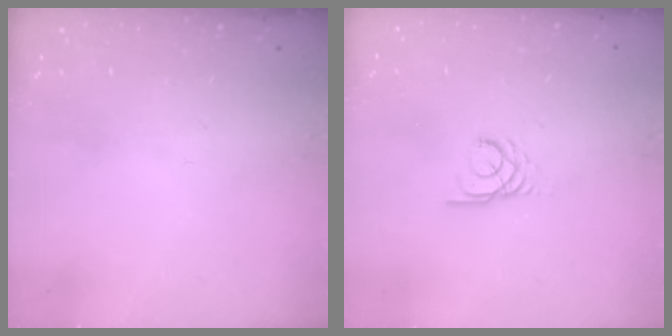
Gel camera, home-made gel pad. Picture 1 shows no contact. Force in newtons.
{"total": 2.9, "press": 2.9, "slide": 0.3}